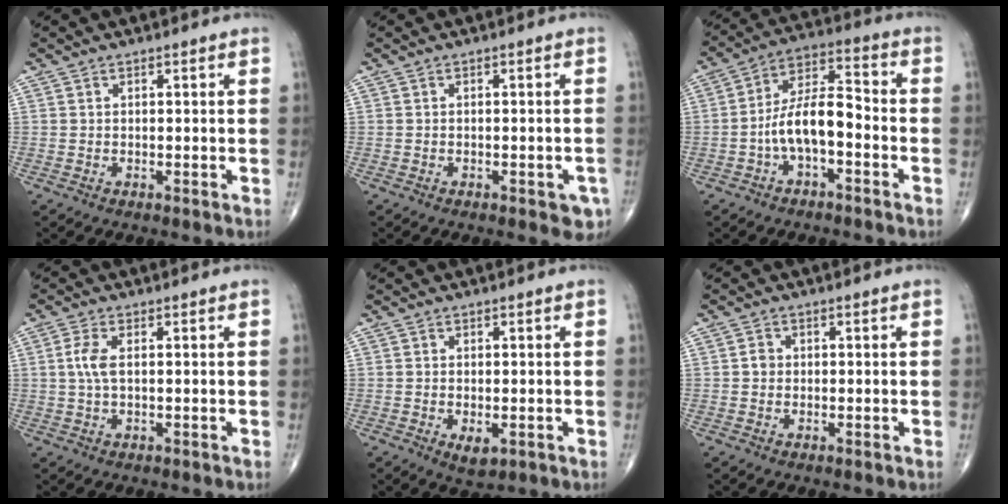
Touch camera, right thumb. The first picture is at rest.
{"total": 3.8, "force": [-1.7, 1.6, 2.9], "torque": [-0.020, 0.004, -0.018]}
{"total": 10.3, "force": [-3.0, 4.5, 8.8], "torque": [-0.156, 0.048, -0.061]}
{"total": 3.7, "force": [0.5, 1.5, 3.3], "torque": [-0.087, 0.006, 0.009]}
{"total": 3.2, "force": [-0.9, 1.6, 2.6], "torque": [-0.041, -0.007, -0.009]}
{"total": 1.5, "force": [0.0, 1.3, 0.7], "torque": [-0.005, 0.004, -0.003]}